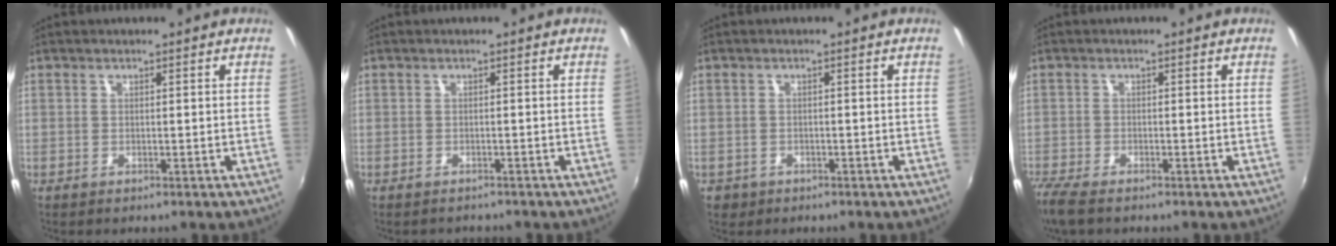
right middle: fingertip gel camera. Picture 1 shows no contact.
{"total": 1.6, "force": [-1.5, 0.5, 0.3], "torque": [-0.009, -0.006, -0.020]}
{"total": 2.4, "force": [-1.1, 2.1, 0.8], "torque": [-0.022, -0.003, -0.013]}
{"total": 5.1, "force": [-4.1, 1.2, 2.8], "torque": [-0.077, -0.022, -0.082]}